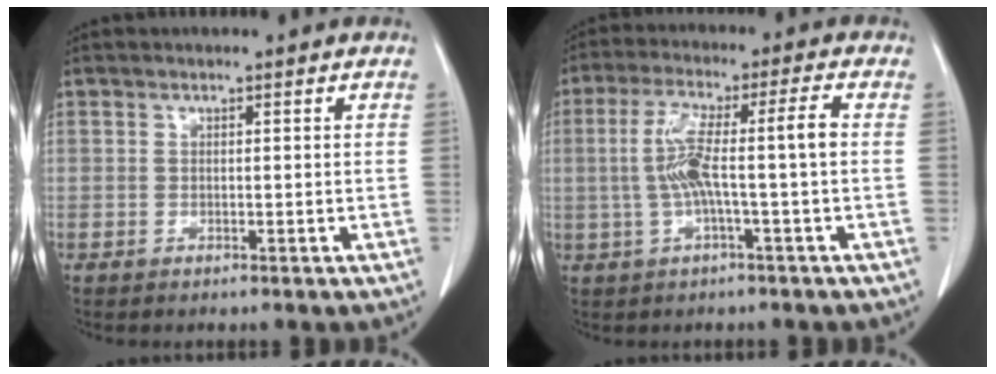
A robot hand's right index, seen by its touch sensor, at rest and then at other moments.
{"total": 8.3, "force": [-0.5, 0.1, 8.2], "torque": [-0.164, 0.027, -0.009]}